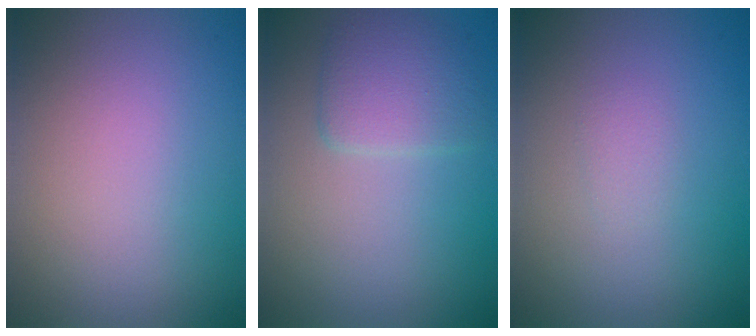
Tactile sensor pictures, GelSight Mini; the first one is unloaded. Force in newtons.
{"total": 2.8, "press": 2.8, "slide": 0.3}
{"total": 0.6, "press": 0.6, "slide": 0.1}